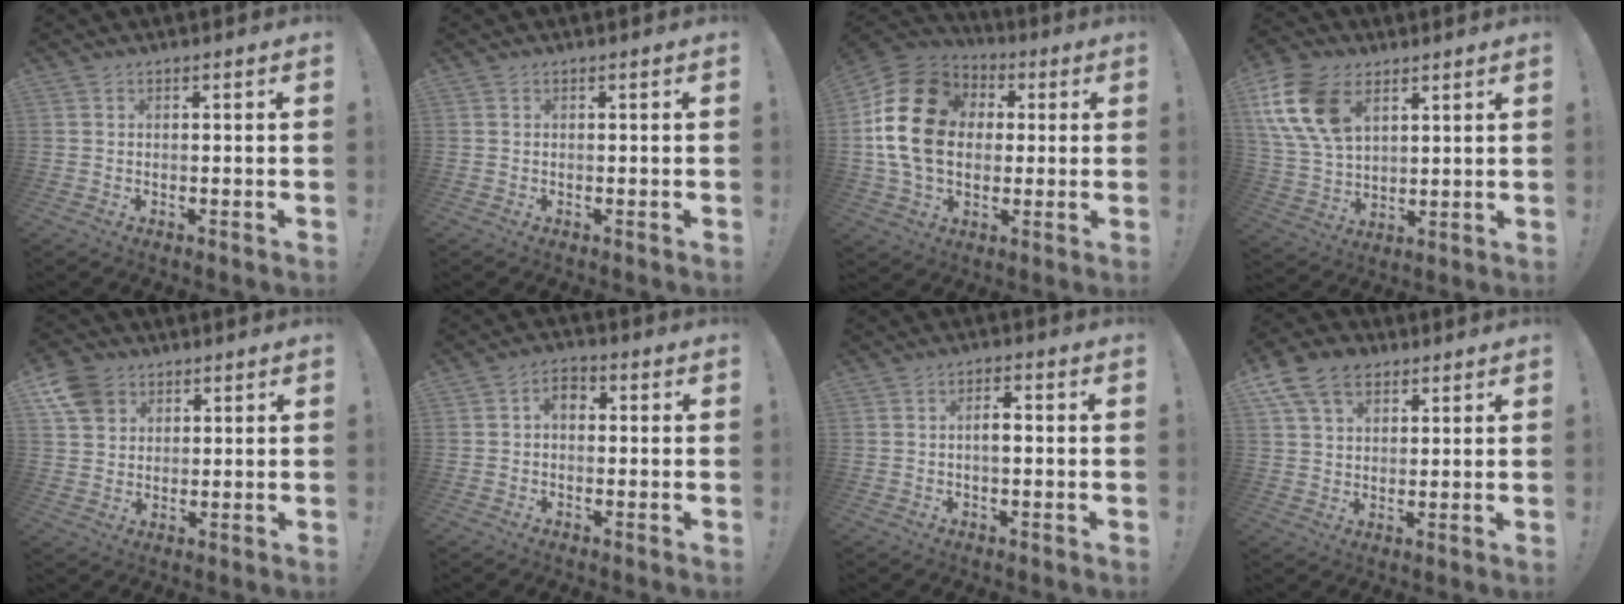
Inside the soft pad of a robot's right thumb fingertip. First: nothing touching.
{"total": 0.0}
{"total": 21.7, "force": [2.2, 16.5, 13.8], "torque": [-0.249, 0.010, 0.045]}
{"total": 18.1, "force": [7.7, 12.1, 11.1], "torque": [-0.221, -0.030, 0.146]}
{"total": 8.5, "force": [4.5, 6.5, 3.1], "torque": [-0.058, -0.021, 0.090]}
{"total": 4.2, "force": [0.2, 2.7, 3.2], "torque": [-0.056, 0.009, 0.001]}
{"total": 3.4, "force": [-0.4, 1.1, 3.2], "torque": [-0.052, 0.008, -0.009]}
{"total": 11.8, "force": [6.0, 8.2, 6.0], "torque": [-0.101, -0.017, 0.120]}